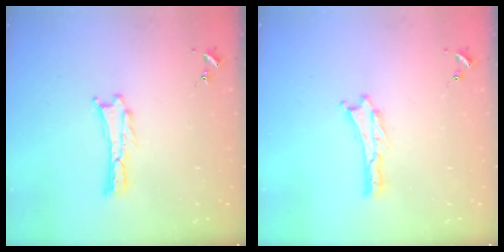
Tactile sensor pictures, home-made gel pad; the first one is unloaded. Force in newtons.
{"total": 0.0}